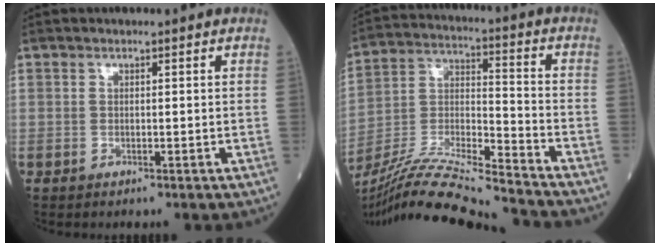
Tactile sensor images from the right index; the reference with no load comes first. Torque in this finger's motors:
{"motor_torque": [0.53, -0.45, 0.39, 0.12]}